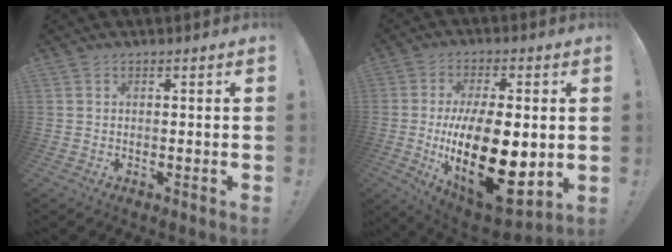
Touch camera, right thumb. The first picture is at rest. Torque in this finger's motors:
{"motor_torque": [2.64, 2.37, 2.46, -0.31, 0.86]}